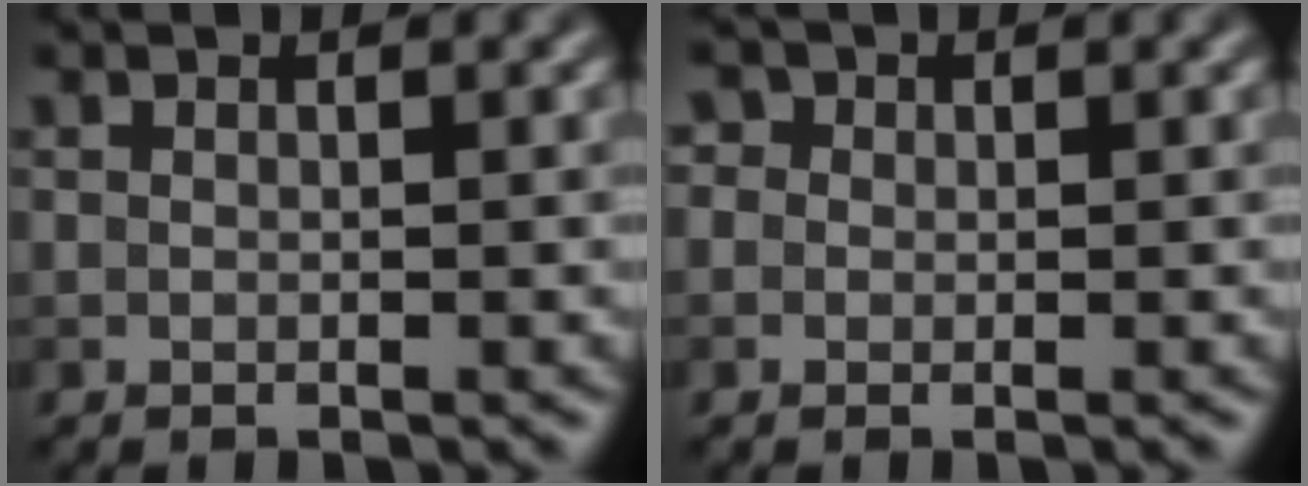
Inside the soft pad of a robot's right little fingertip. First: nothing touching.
{"total": 2.1, "force": [0.9, 1.7, 0.7], "torque": [0.002, 0.014, -0.011]}